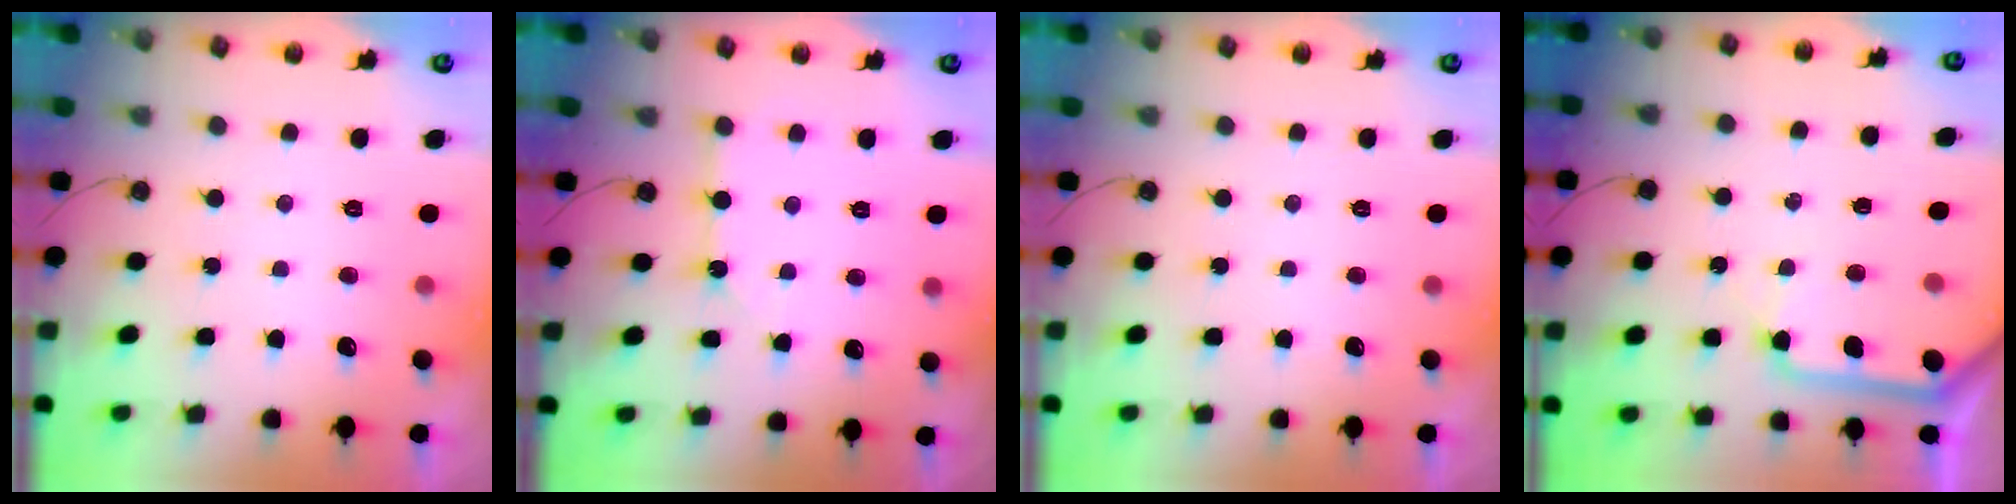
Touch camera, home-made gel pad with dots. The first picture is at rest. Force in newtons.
{"total": 2.5, "press": 2.5, "slide": 0.3}
{"total": 0.0}
{"total": 10.1, "press": 10.0, "slide": 1.1}